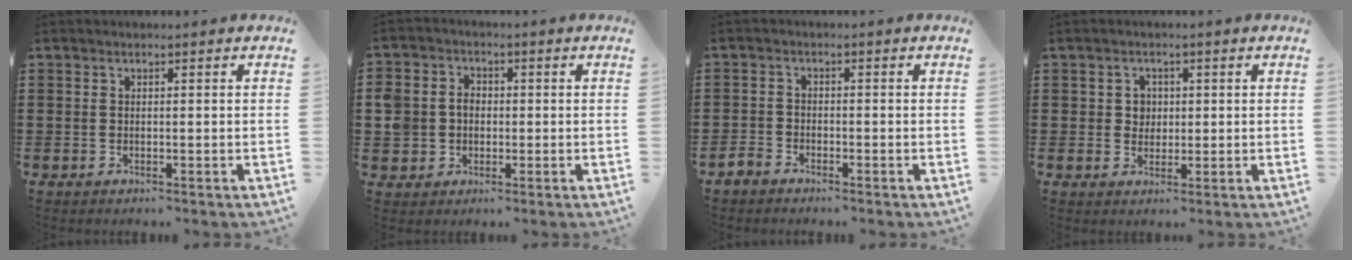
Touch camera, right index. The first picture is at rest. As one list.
[{"total": 4.7, "force": [-0.6, 4.4, 1.6], "torque": [-0.058, 0.009, -0.016]}, {"total": 2.0, "force": [-1.8, 0.7, 0.2], "torque": [-0.018, 0.000, -0.041]}, {"total": 2.3, "force": [0.4, 2.1, 0.9], "torque": [-0.026, 0.010, 0.003]}]